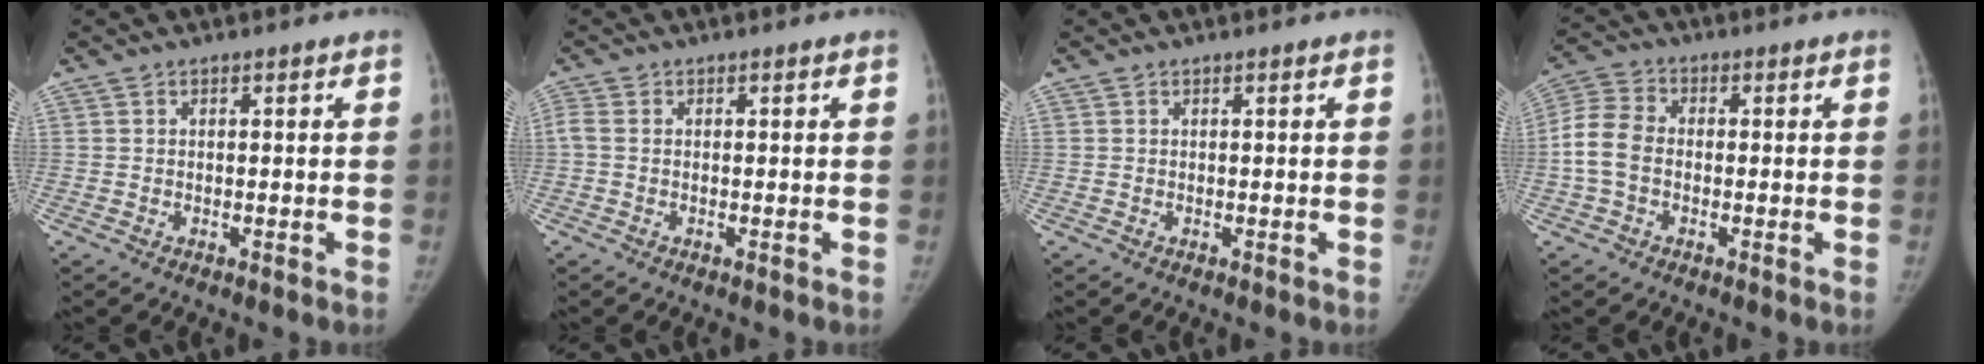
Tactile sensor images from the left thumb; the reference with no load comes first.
{"total": 1.6, "force": [-0.1, 0.9, 1.3], "torque": [-0.036, -0.002, -0.006]}
{"total": 0.0}
{"total": 7.3, "force": [-1.2, 5.3, 4.8], "torque": [-0.099, 0.018, -0.036]}